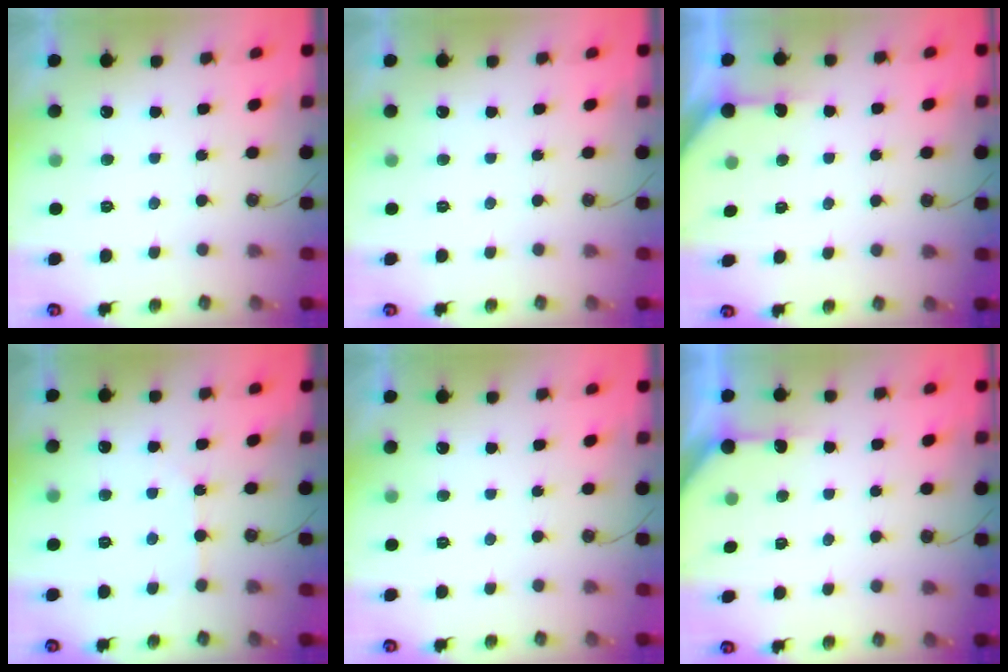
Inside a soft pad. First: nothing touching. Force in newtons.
{"total": 0.0}
{"total": 3.5, "press": 3.5, "slide": 0.4}
{"total": 3.9, "press": 3.8, "slide": 0.6}
{"total": 0.5, "press": 0.4, "slide": 0.4}
{"total": 3.5, "press": 3.5, "slide": 0.4}